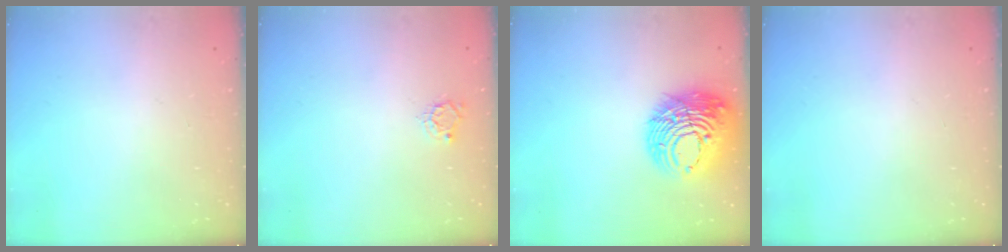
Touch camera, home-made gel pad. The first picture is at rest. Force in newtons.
{"total": 4.9, "press": 4.9, "slide": 0.1}
{"total": 16.6, "press": 16.4, "slide": 2.0}
{"total": 0.0}